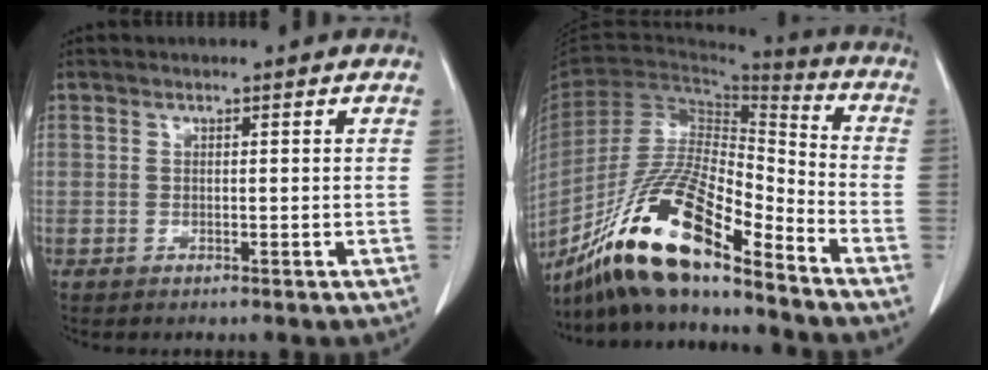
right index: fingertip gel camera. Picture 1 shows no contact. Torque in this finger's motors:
{"motor_torque": [1.19, -0.93, 0.43, 0.21]}